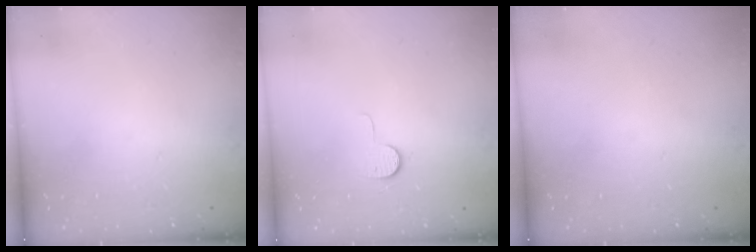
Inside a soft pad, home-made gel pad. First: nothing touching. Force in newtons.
{"total": 6.8, "press": 6.8, "slide": 0.6}
{"total": 0.0}